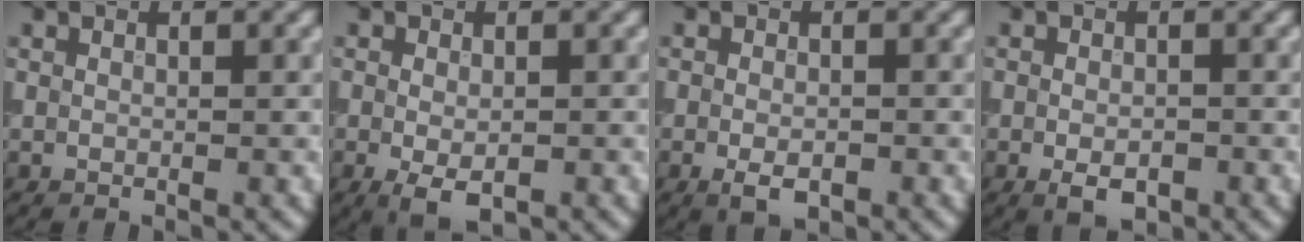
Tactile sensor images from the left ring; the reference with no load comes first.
{"total": 3.2, "force": [-1.0, 1.7, 2.5], "torque": [-0.044, -0.010, -0.015]}
{"total": 2.4, "force": [-0.9, 1.3, 1.8], "torque": [-0.033, -0.005, -0.015]}
{"total": 2.6, "force": [-1.0, 1.4, 1.9], "torque": [-0.032, -0.005, -0.016]}